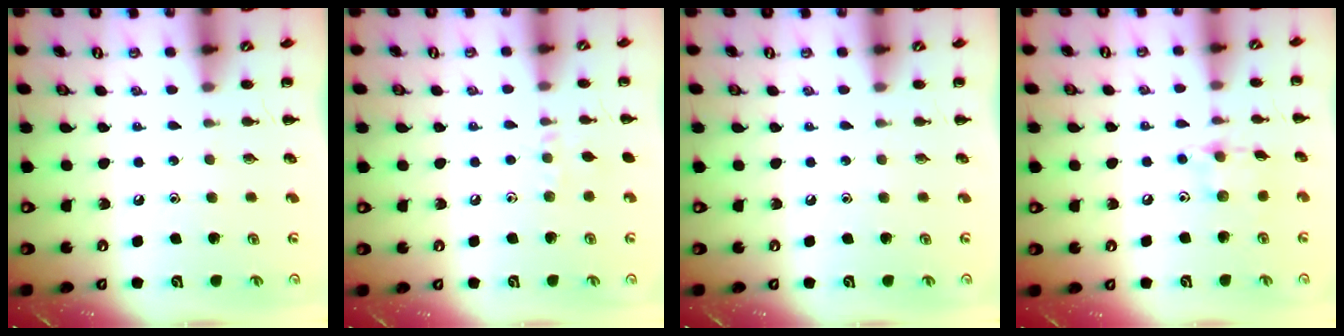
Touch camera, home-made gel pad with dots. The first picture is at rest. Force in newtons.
{"total": 5.0, "press": 4.9, "slide": 1.2}
{"total": 0.0}
{"total": 8.7, "press": 8.7, "slide": 0.5}